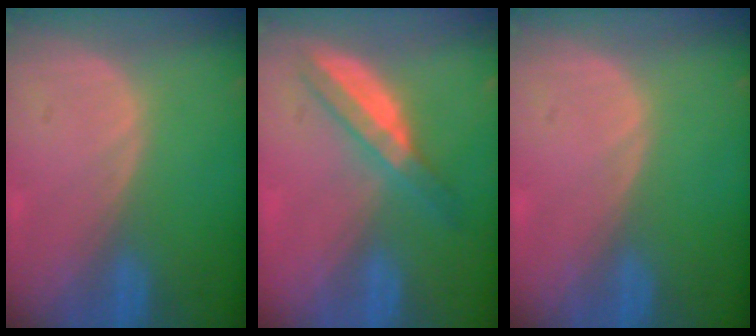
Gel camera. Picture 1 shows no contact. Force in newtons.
{"total": 6.2, "press": 5.4, "slide": 3.1}
{"total": 0.0}